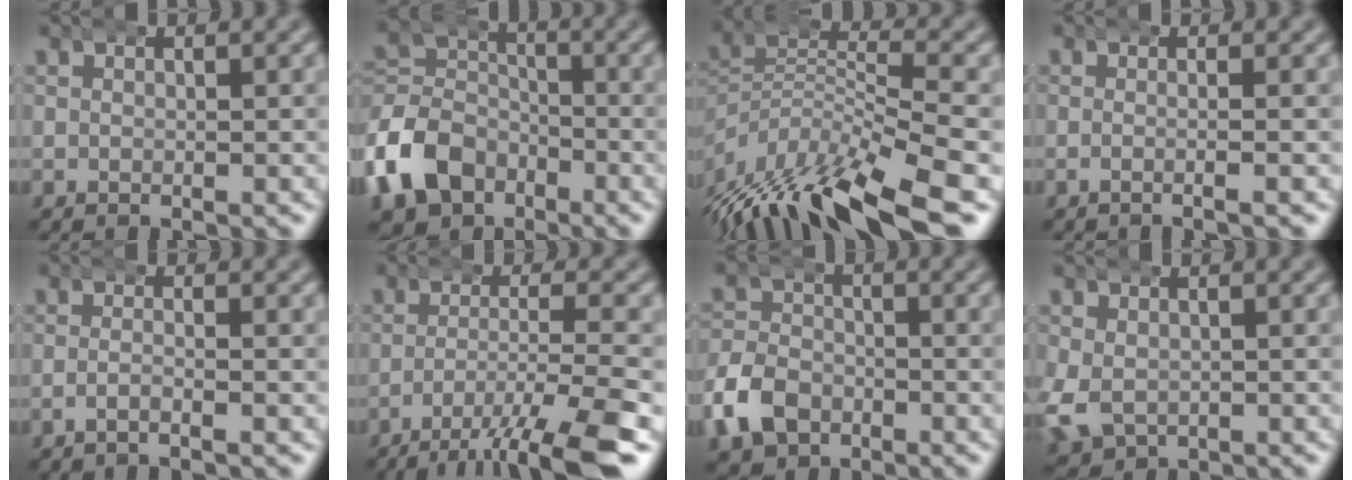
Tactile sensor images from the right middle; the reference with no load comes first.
{"total": 7.9, "force": [-2.4, 6.7, 3.3], "torque": [-0.088, -0.027, -0.040]}
{"total": 10.3, "force": [-4.4, 5.2, 7.8], "torque": [-0.156, -0.031, -0.057]}
{"total": 1.3, "force": [-0.6, -0.5, 1.0], "torque": [-0.020, 0.002, -0.013]}
{"total": 1.4, "force": [-1.1, -0.1, 0.9], "torque": [-0.023, -0.001, -0.020]}
{"total": 8.4, "force": [-5.7, 1.4, 6.1], "torque": [-0.092, -0.018, -0.080]}
{"total": 4.9, "force": [-2.3, 3.9, 1.9], "torque": [-0.045, -0.003, -0.046]}
{"total": 4.2, "force": [-0.7, 3.6, 1.9], "torque": [-0.059, -0.027, 0.003]}